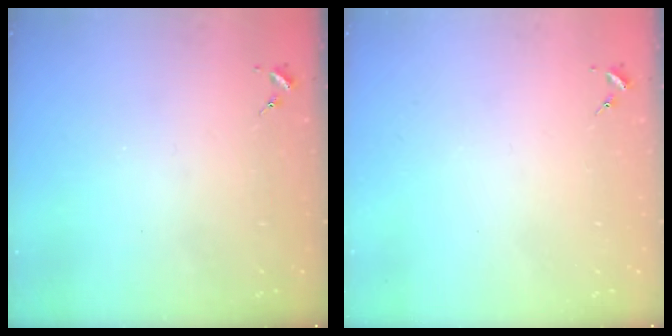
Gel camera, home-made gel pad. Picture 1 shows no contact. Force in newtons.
{"total": 0.0}